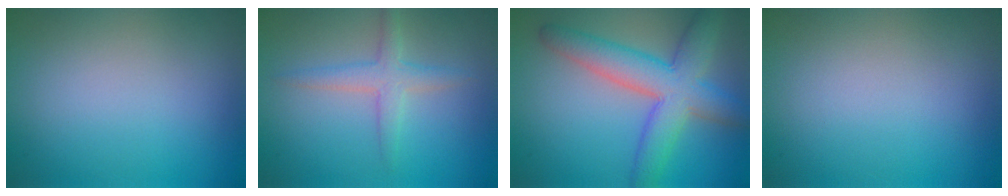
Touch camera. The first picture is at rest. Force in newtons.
{"total": 2.7, "press": 2.7, "slide": 0.1}
{"total": 6.9, "press": 6.9, "slide": 0.2}
{"total": 0.0}